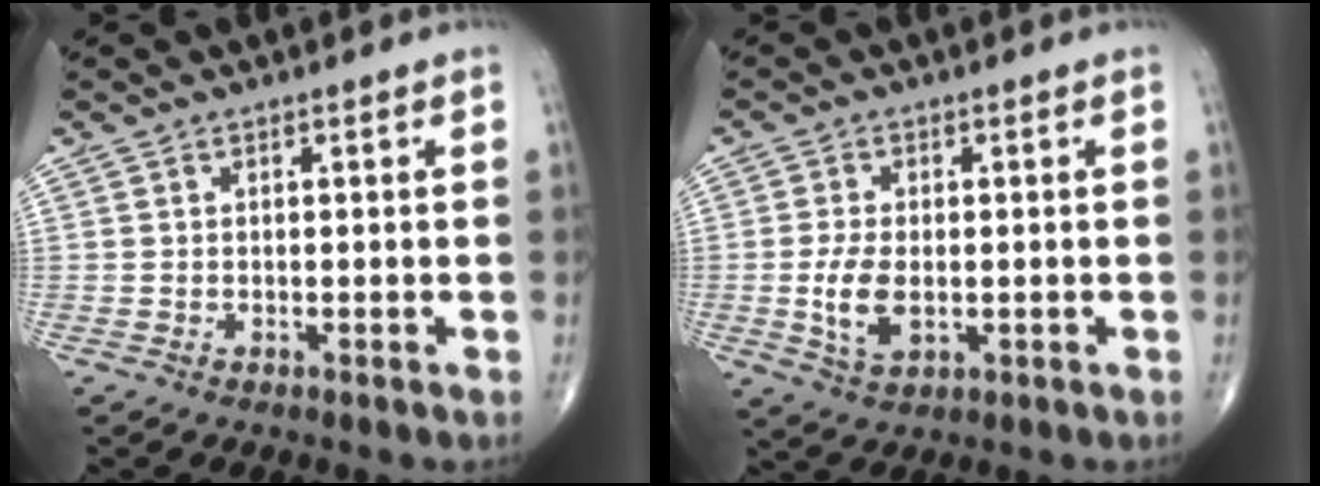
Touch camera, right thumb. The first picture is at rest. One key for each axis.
{"total": 6.5, "fx": -0.8, "fy": 3.5, "fz": 5.4, "tx": -0.110, "ty": -0.008, "tz": -0.011}